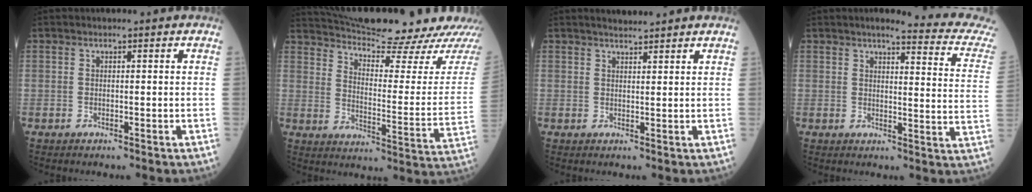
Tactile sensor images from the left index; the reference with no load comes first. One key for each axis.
{"total": 22.6, "fx": 21.0, "fy": 0.4, "fz": 8.3, "tx": -0.125, "ty": -0.068, "tz": 0.287}
{"total": 2.6, "fx": 2.5, "fy": 0.1, "fz": 0.7, "tx": -0.012, "ty": 0.013, "tz": 0.041}
{"total": 12.7, "fx": 12.0, "fy": -0.2, "fz": 4.1, "tx": -0.035, "ty": -0.068, "tz": 0.113}